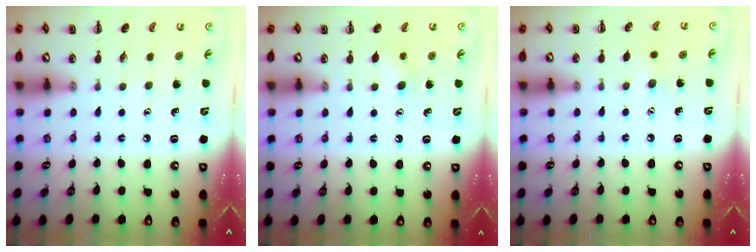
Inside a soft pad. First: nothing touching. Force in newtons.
{"total": 3.0, "press": 2.9, "slide": 0.8}
{"total": 3.0, "press": 2.9, "slide": 0.6}